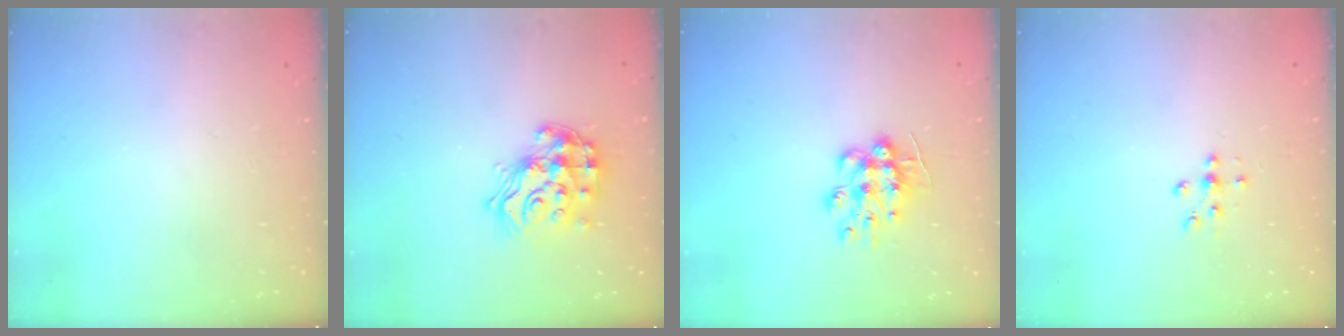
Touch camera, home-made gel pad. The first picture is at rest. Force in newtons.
{"total": 15.8, "press": 15.7, "slide": 1.3}
{"total": 9.3, "press": 9.3, "slide": 0.7}
{"total": 5.5, "press": 5.4, "slide": 1.1}